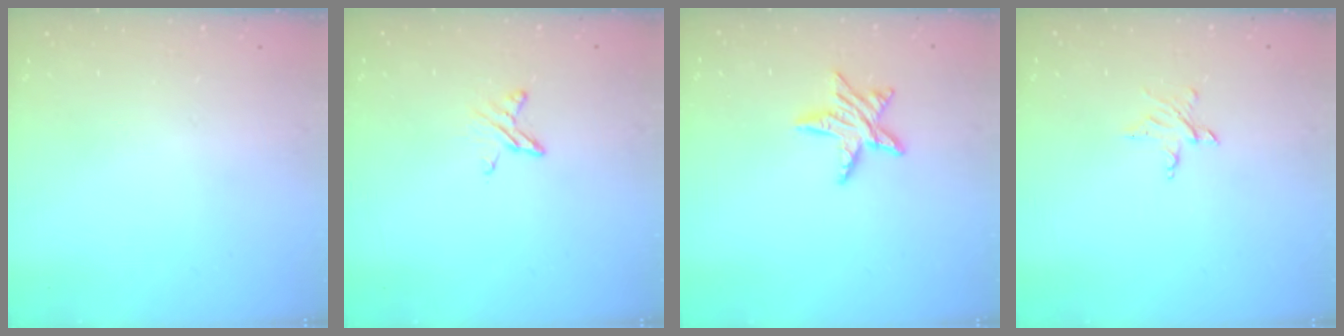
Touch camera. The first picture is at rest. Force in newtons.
{"total": 4.3, "press": 4.3, "slide": 0.5}
{"total": 9.3, "press": 9.2, "slide": 0.5}
{"total": 4.0, "press": 4.0, "slide": 0.4}